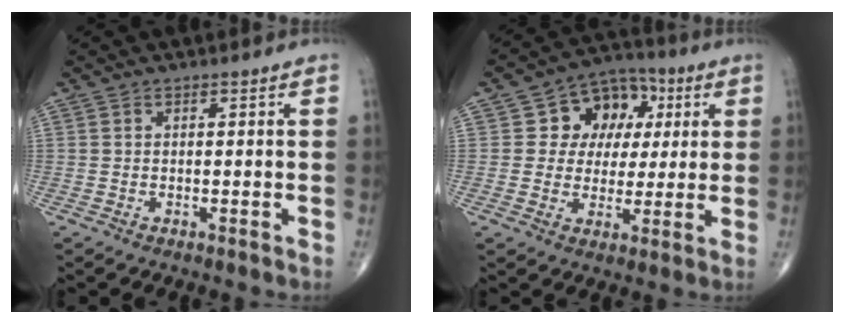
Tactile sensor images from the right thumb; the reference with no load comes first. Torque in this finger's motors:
{"motor_torque": [-0.55, 0.52, -0.02, 0.09, 0.06]}